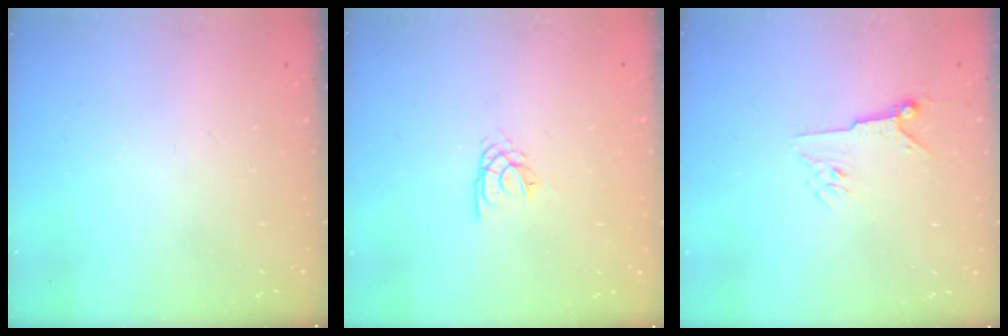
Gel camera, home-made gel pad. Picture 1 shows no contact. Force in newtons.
{"total": 2.2, "press": 2.2, "slide": 0.3}
{"total": 5.6, "press": 5.6, "slide": 0.8}